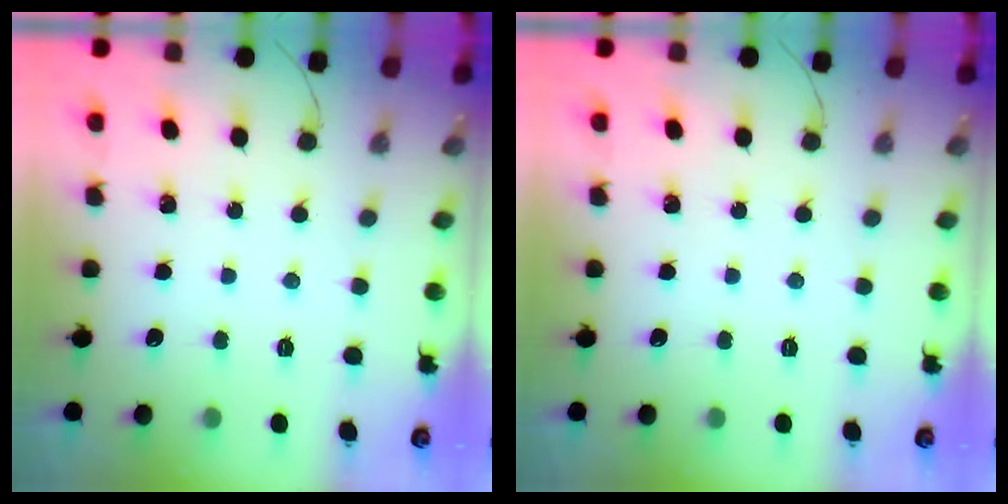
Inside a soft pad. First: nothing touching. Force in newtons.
{"total": 0.0}